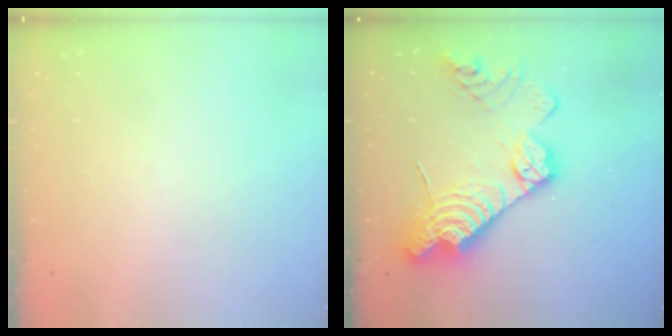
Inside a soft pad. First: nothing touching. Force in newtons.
{"total": 20.4, "press": 20.4, "slide": 1.5}